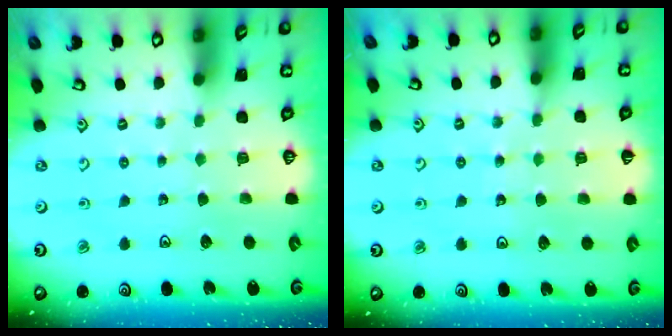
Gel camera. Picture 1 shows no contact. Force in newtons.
{"total": 6.8, "press": 6.8, "slide": 0.7}